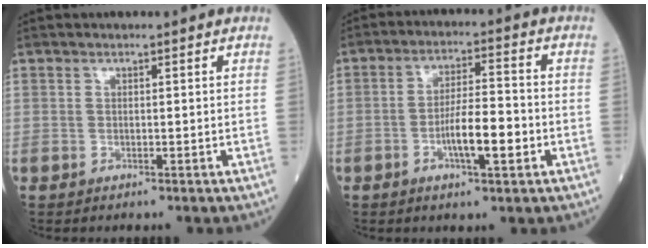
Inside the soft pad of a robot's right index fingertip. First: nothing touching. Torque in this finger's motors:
{"motor_torque": [1.05, -0.62, 0.26, 0.14]}